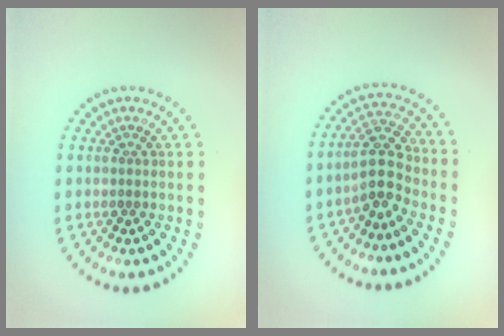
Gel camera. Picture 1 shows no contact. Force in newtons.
{"total": 3.7, "press": 3.3, "slide": 1.6}